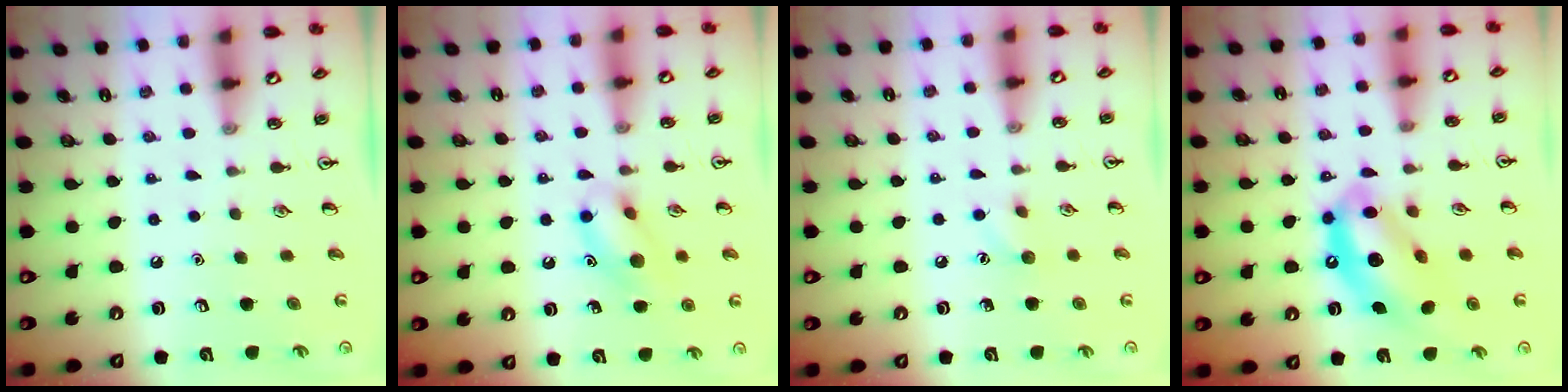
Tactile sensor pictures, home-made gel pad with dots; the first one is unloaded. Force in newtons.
{"total": 11.7, "press": 11.6, "slide": 0.7}
{"total": 5.6, "press": 5.4, "slide": 1.6}
{"total": 13.0, "press": 12.5, "slide": 3.8}